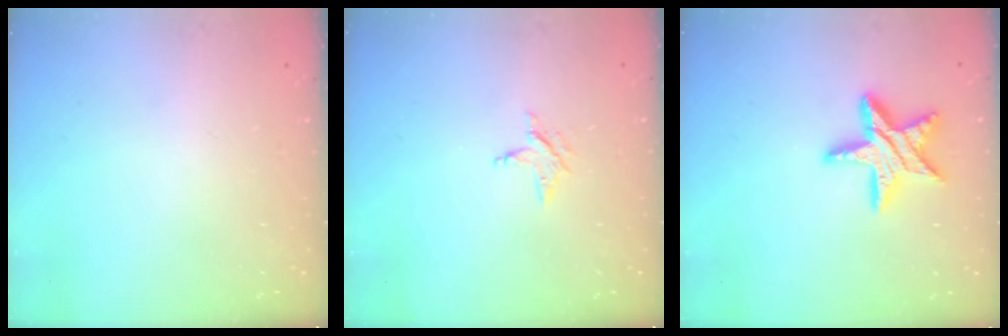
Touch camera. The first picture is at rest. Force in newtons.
{"total": 2.5, "press": 2.5, "slide": 0.3}
{"total": 14.2, "press": 14.1, "slide": 1.2}